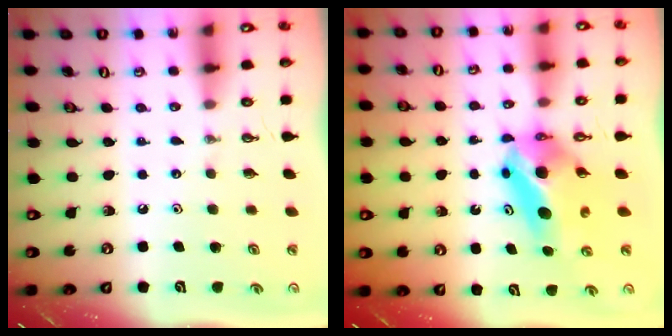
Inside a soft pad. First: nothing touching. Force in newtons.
{"total": 7.4, "press": 7.2, "slide": 1.8}